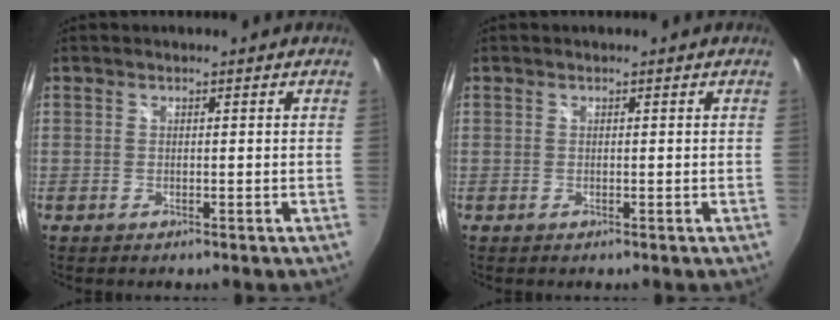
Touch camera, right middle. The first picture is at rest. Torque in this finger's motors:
{"motor_torque": [0.00, 0.00, 0.00, 0.00]}